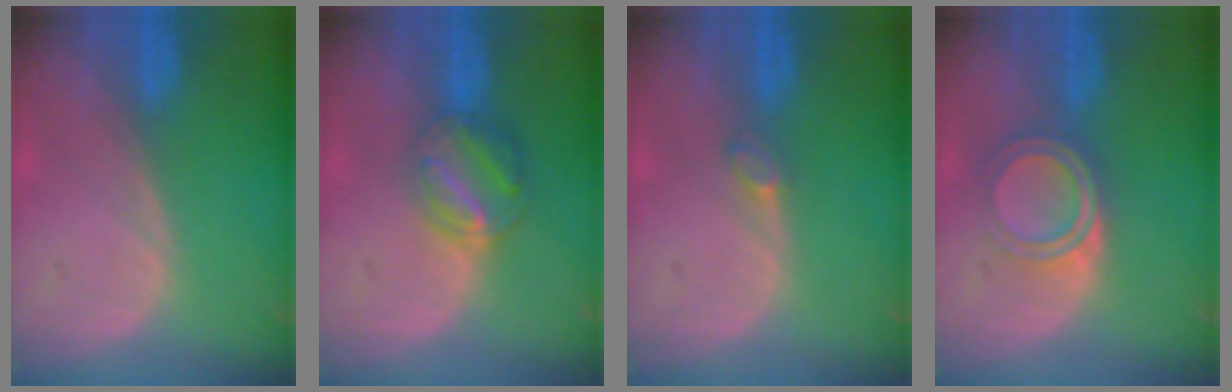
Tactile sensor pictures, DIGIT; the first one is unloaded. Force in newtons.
{"total": 6.3, "press": 5.6, "slide": 2.8}
{"total": 1.4, "press": 1.4, "slide": 0.2}
{"total": 4.9, "press": 4.8, "slide": 1.4}